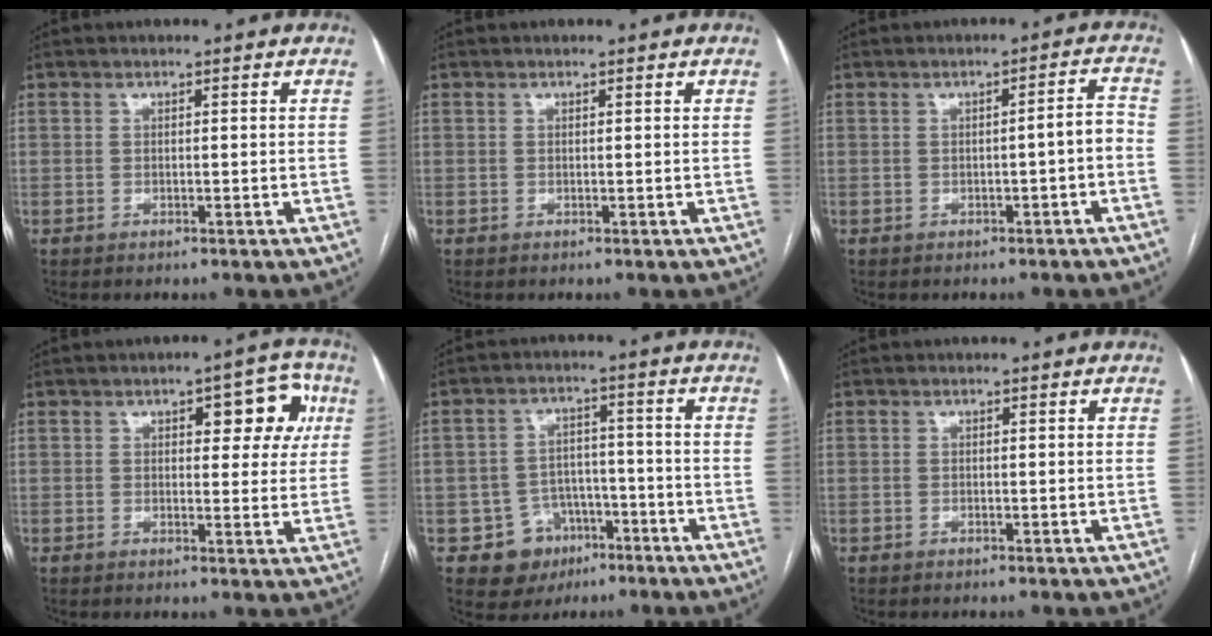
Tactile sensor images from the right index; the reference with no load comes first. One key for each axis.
{"total": 0.0}
{"total": 2.9, "fx": -1.0, "fy": 0.3, "fz": 2.7, "tx": -0.031, "ty": 0.010, "tz": -0.015}
{"total": 7.7, "fx": 2.8, "fy": 3.3, "fz": 6.4, "tx": -0.061, "ty": 0.022, "tz": 0.030}
{"total": 7.6, "fx": -3.6, "fy": 6.5, "fz": 1.2, "tx": -0.011, "ty": 0.014, "tz": -0.046}
{"total": 0.0}